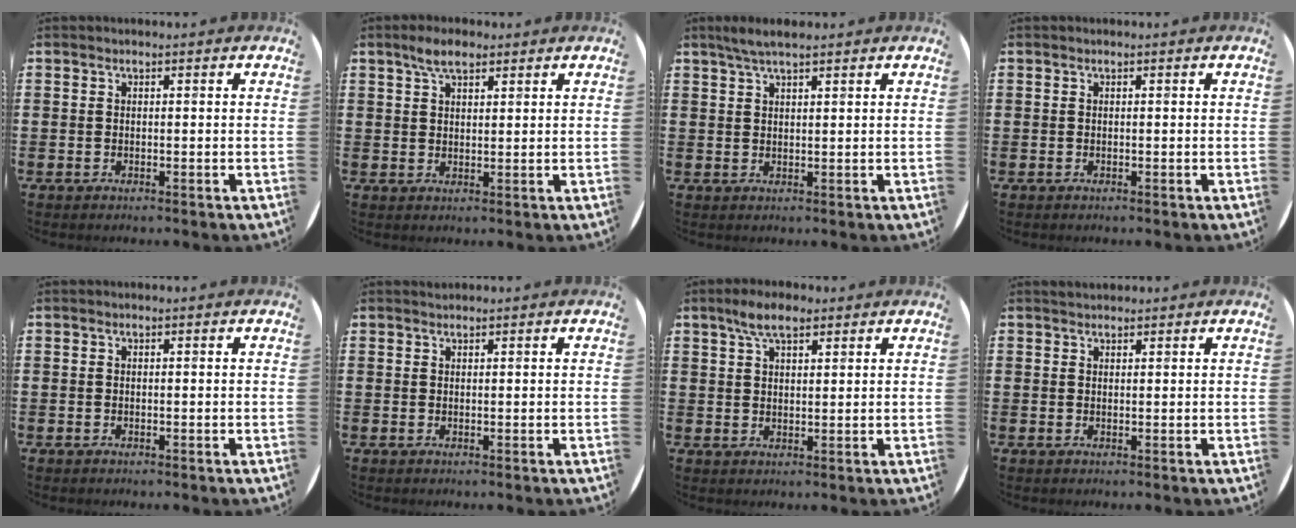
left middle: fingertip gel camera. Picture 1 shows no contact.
{"total": 3.9, "force": [2.9, 1.6, 2.2], "torque": [-0.039, 0.005, 0.051]}
{"total": 3.0, "force": [2.4, 0.5, 1.8], "torque": [-0.039, 0.006, 0.043]}
{"total": 0.0}
{"total": 0.0}
{"total": 0.6, "force": [0.5, 0.0, -0.1], "torque": [0.002, 0.002, 0.011]}
{"total": 4.2, "force": [3.0, 1.6, 2.4], "torque": [-0.044, 0.005, 0.053]}
{"total": 1.1, "force": [1.0, 0.2, 0.1], "torque": [-0.003, 0.002, 0.020]}